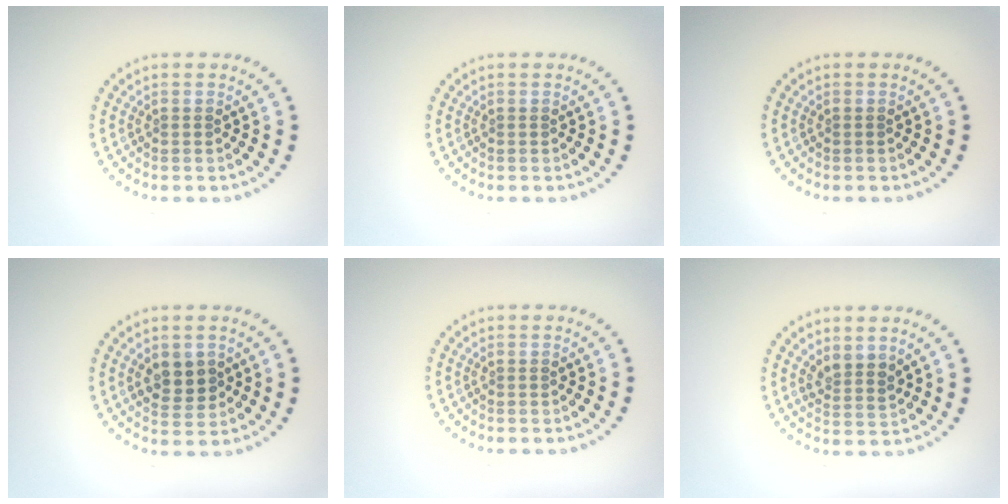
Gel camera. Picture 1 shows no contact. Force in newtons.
{"total": 0.0}
{"total": 0.0}
{"total": 2.9, "press": 2.8, "slide": 0.4}
{"total": 0.0}
{"total": 2.2, "press": 1.8, "slide": 1.3}